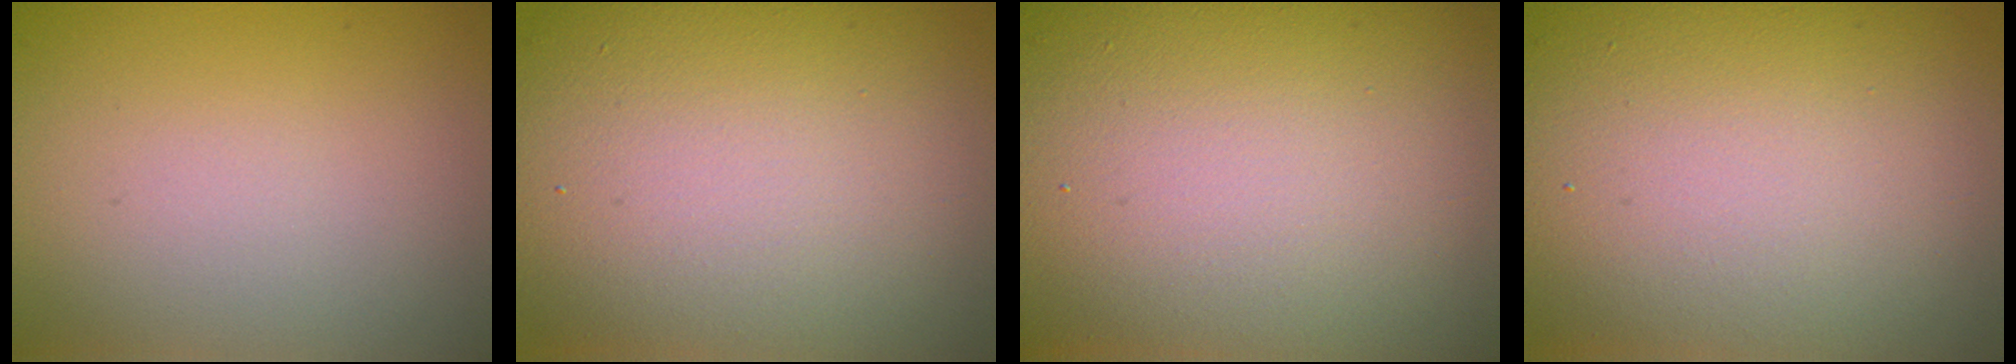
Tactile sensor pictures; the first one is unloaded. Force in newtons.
{"total": 13.4, "press": 13.4, "slide": 0.4}
{"total": 26.6, "press": 26.5, "slide": 1.2}
{"total": 14.7, "press": 14.7, "slide": 1.2}